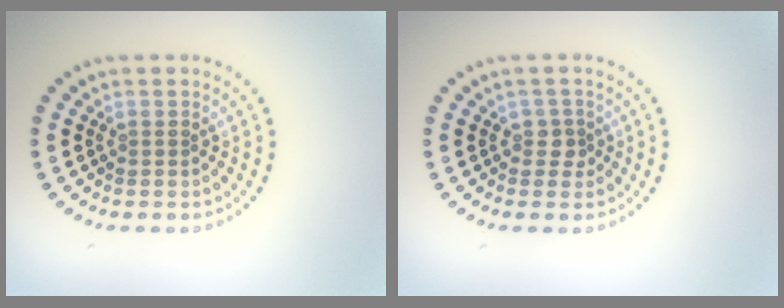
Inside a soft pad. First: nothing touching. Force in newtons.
{"total": 1.4, "press": 1.1, "slide": 0.8}